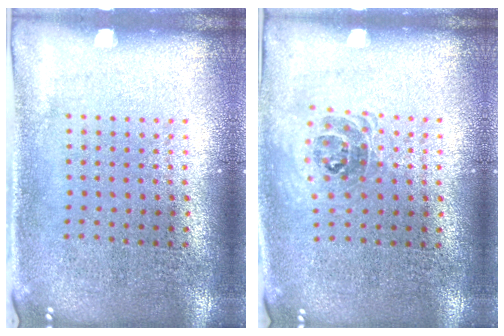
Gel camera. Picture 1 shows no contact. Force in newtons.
{"total": 1.1, "press": 0.9, "slide": 0.5}